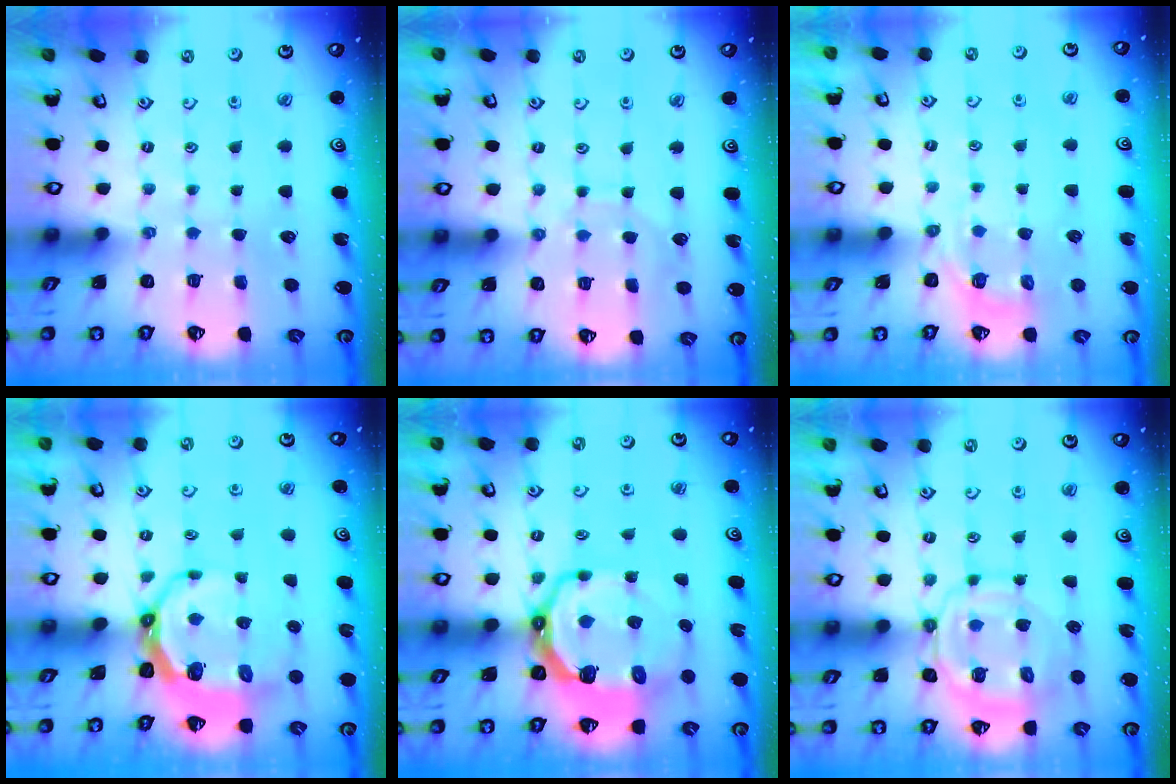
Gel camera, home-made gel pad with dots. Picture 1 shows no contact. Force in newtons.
{"total": 6.3, "press": 6.3, "slide": 0.1}
{"total": 3.7, "press": 3.2, "slide": 1.8}
{"total": 8.1, "press": 7.4, "slide": 3.4}
{"total": 12.8, "press": 11.8, "slide": 4.8}
{"total": 11.7, "press": 11.7, "slide": 1.3}